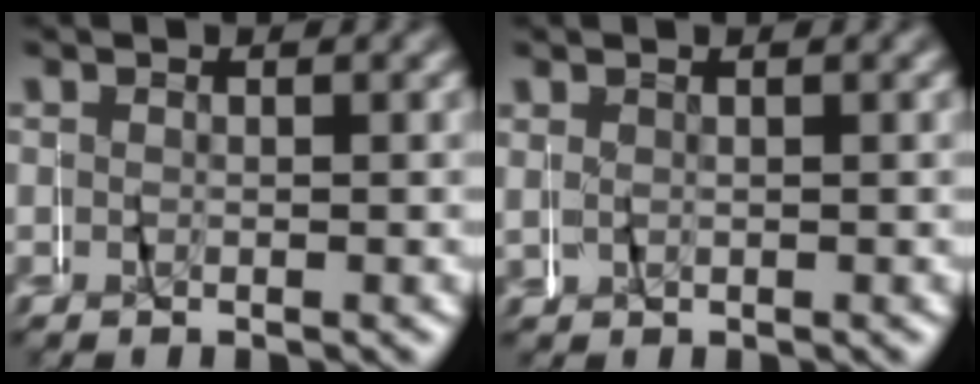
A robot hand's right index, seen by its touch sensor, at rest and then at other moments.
{"total": 0.7, "force": [0.7, 0.2, 0.0], "torque": [0.000, 0.005, 0.013]}